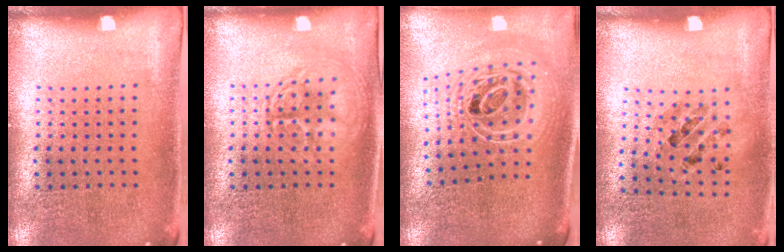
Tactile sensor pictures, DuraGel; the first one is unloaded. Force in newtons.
{"total": 2.7, "press": 2.7, "slide": 0.3}
{"total": 2.6, "press": 1.9, "slide": 1.9}
{"total": 0.8, "press": 0.8, "slide": 0.2}